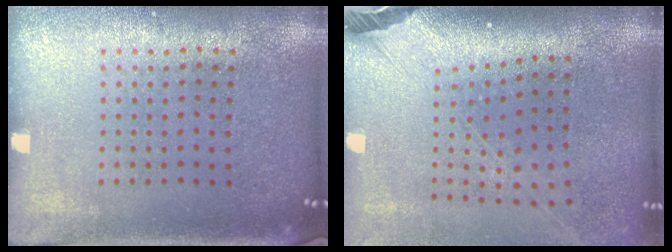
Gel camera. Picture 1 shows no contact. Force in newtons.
{"total": 2.7, "press": 2.0, "slide": 1.9}